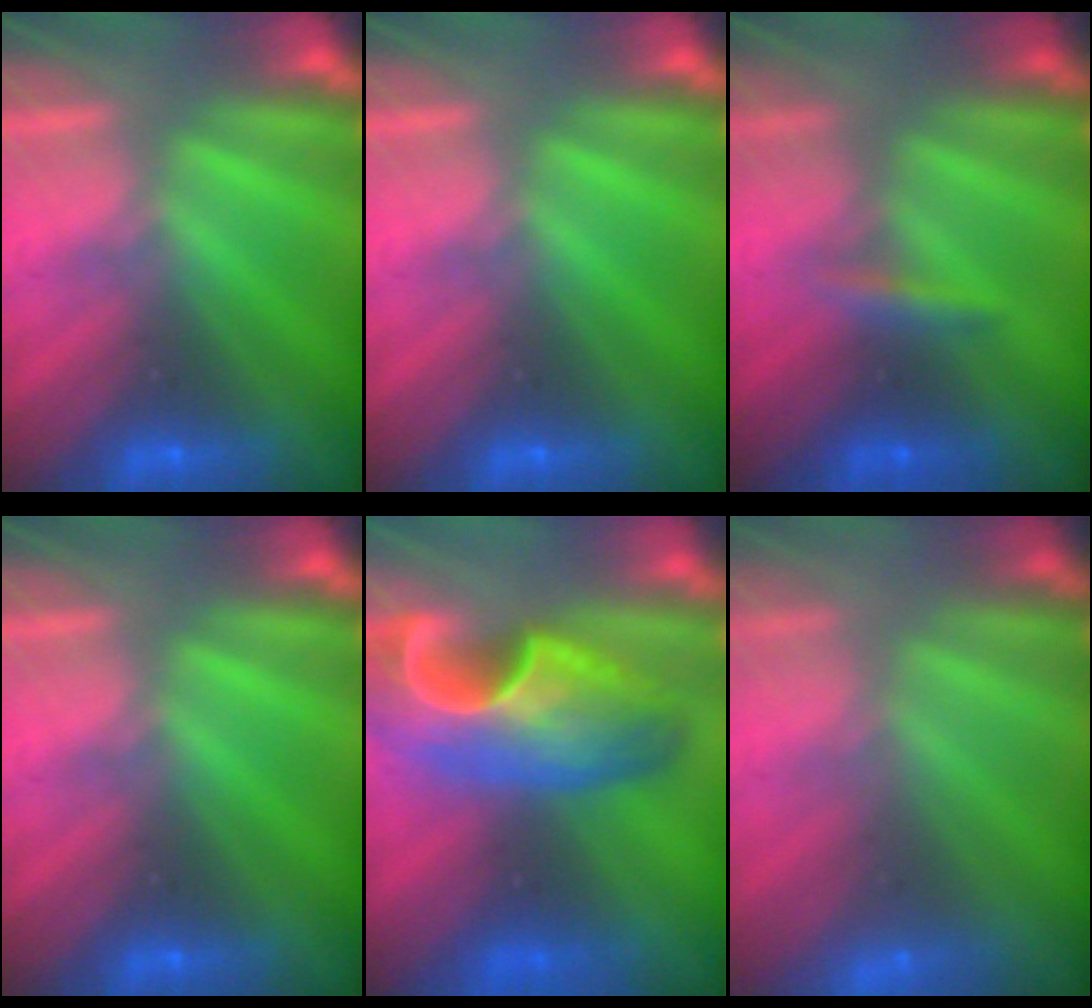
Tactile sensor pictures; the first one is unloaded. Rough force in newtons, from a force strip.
{"total": 0.0}
{"total": 2.4}
{"total": 0.0}
{"total": 7.6}
{"total": 2.9}